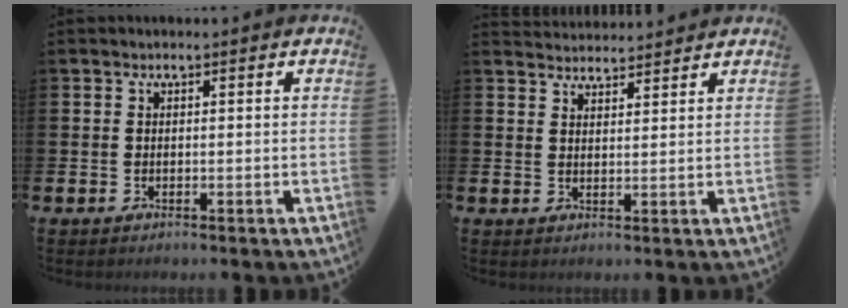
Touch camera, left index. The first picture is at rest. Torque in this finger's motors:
{"motor_torque": [-1.04, -1.10, -0.66, -0.10]}